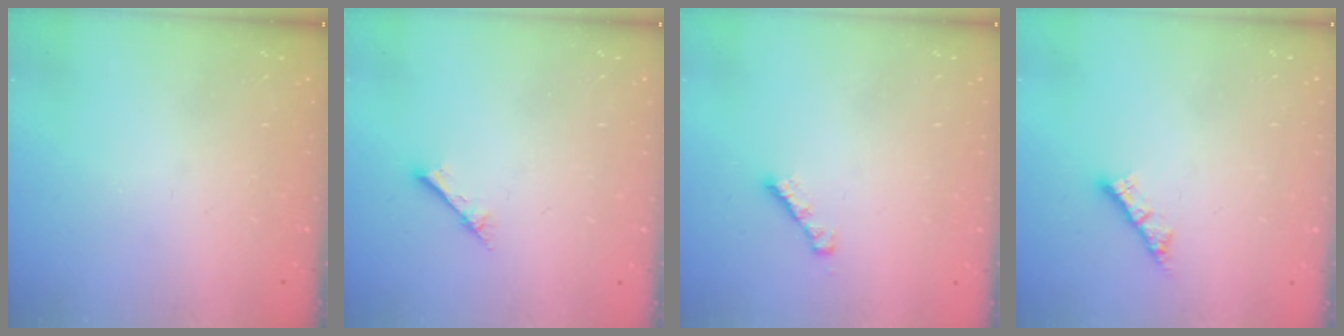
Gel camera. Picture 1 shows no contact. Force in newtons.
{"total": 2.4, "press": 2.4, "slide": 0.3}
{"total": 2.3, "press": 2.3, "slide": 0.4}
{"total": 4.8, "press": 4.8, "slide": 0.3}